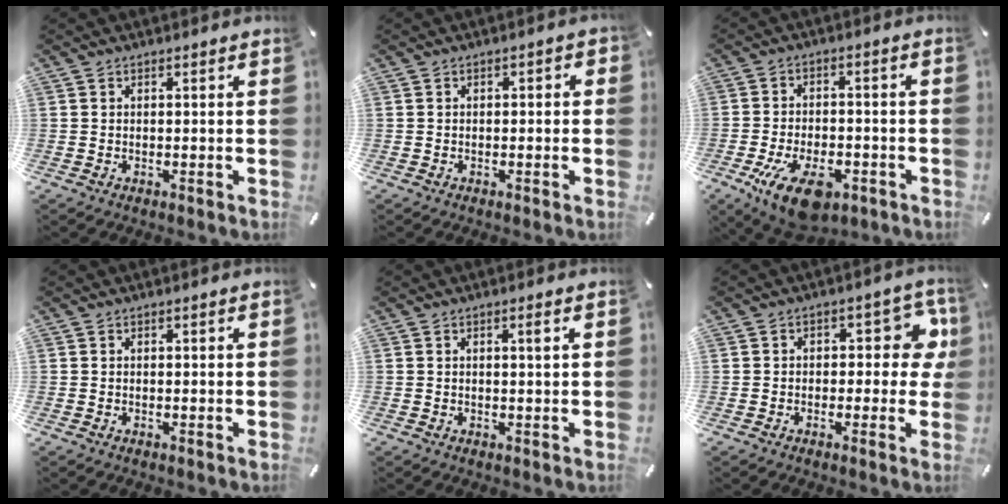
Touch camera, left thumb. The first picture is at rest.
{"total": 1.3, "force": [-0.8, 0.7, 0.7], "torque": [-0.012, 0.005, -0.017]}
{"total": 12.3, "force": [-5.8, 6.5, 8.7], "torque": [-0.153, 0.020, -0.096]}
{"total": 0.0}
{"total": 1.6, "force": [0.5, 0.1, 1.5], "torque": [-0.023, -0.003, 0.006]}
{"total": 8.5, "force": [1.4, 5.2, 6.6], "torque": [-0.075, -0.005, 0.019]}